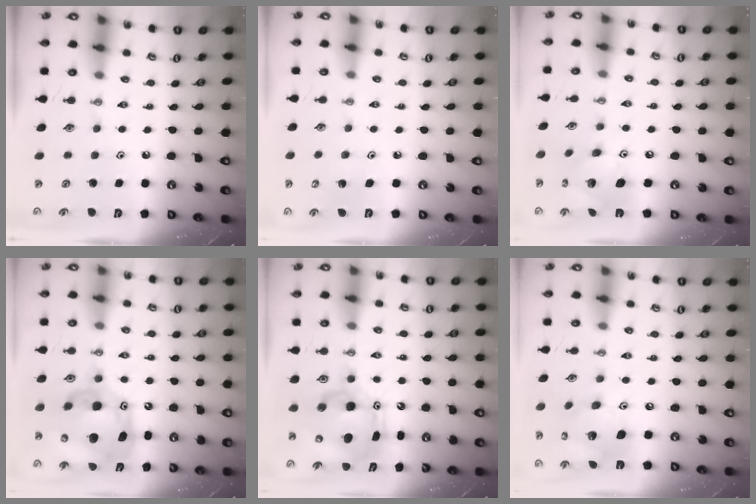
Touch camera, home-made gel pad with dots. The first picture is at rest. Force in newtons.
{"total": 2.9, "press": 2.9, "slide": 0.3}
{"total": 14.0, "press": 13.9, "slide": 1.1}
{"total": 18.0, "press": 17.8, "slide": 2.2}
{"total": 9.4, "press": 9.2, "slide": 1.8}
{"total": 16.0, "press": 15.8, "slide": 2.8}